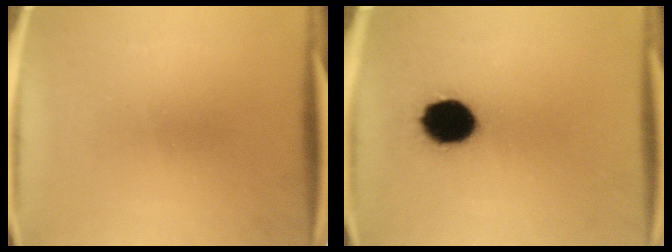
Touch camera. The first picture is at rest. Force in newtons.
{"total": 13.7}